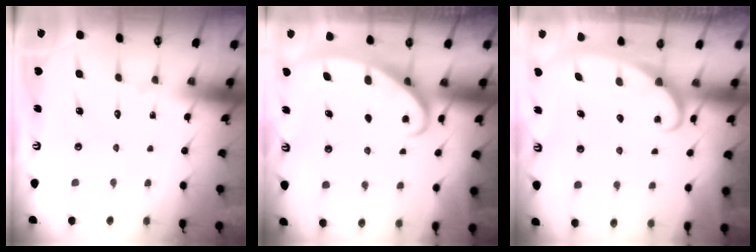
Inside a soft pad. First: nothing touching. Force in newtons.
{"total": 2.5, "press": 2.5, "slide": 0.4}
{"total": 2.4, "press": 2.4, "slide": 0.3}